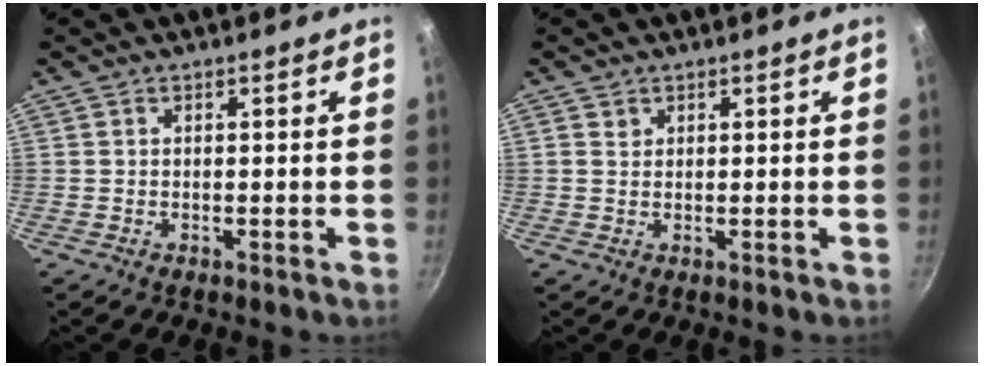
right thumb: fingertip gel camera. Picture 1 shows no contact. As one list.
[{"total": 1.3, "force": [0.6, 1.0, 0.4], "torque": [-0.005, -0.001, 0.010]}]